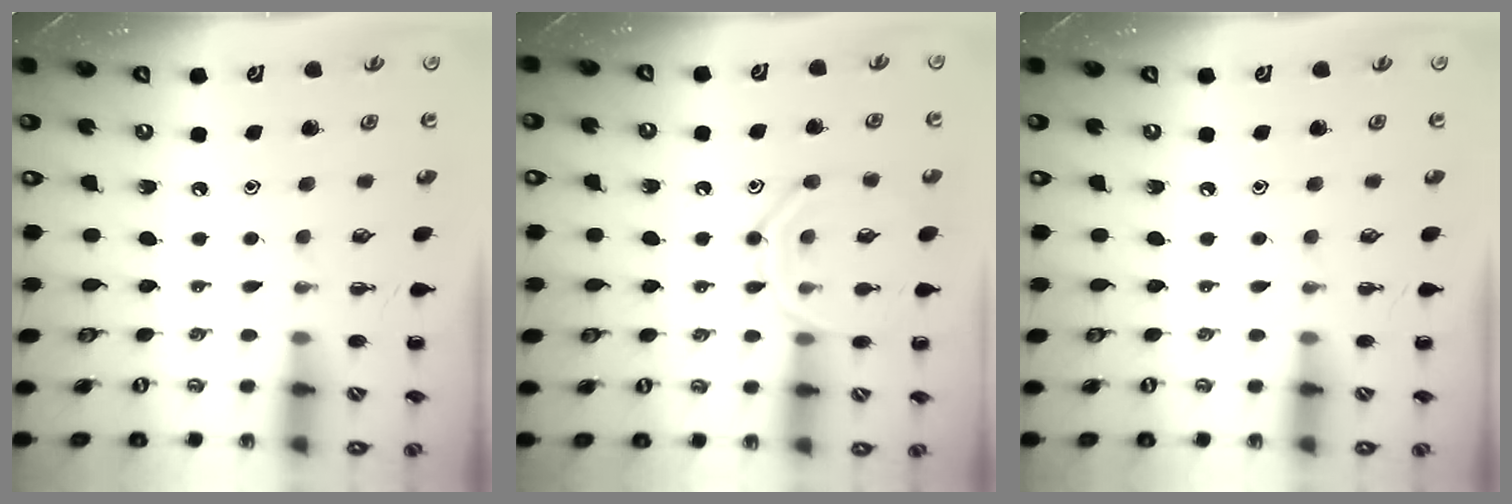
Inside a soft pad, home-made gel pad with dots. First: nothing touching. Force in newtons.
{"total": 12.0, "press": 12.0, "slide": 0.7}
{"total": 0.0}